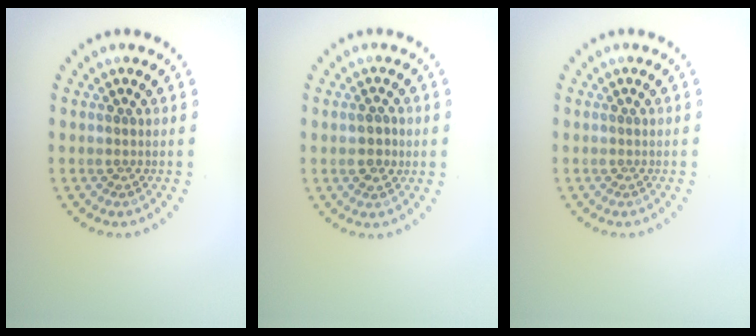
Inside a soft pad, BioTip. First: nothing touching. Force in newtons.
{"total": 1.6, "press": 1.6, "slide": 0.1}
{"total": 0.0}